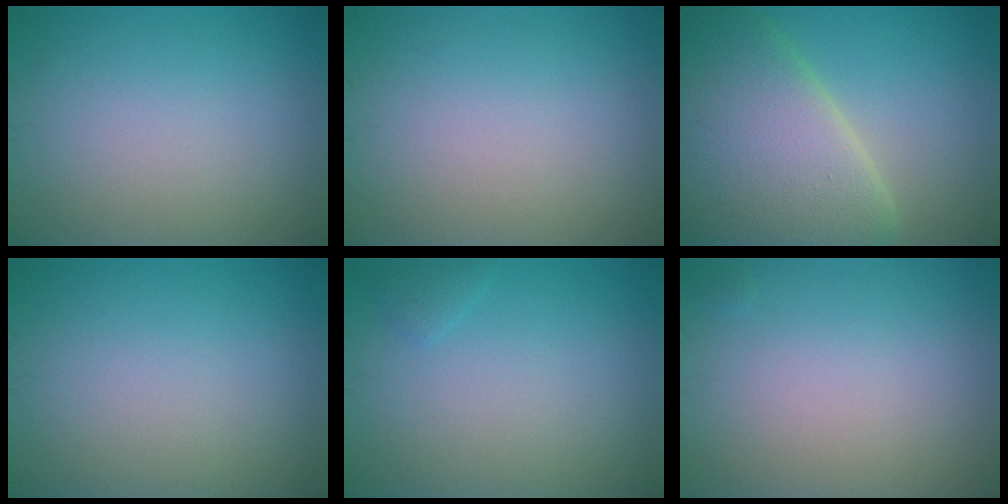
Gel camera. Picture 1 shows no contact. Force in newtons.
{"total": 0.0}
{"total": 11.1, "press": 11.1, "slide": 0.6}
{"total": 0.0}
{"total": 0.7, "press": 0.7, "slide": 0.1}
{"total": 0.0}